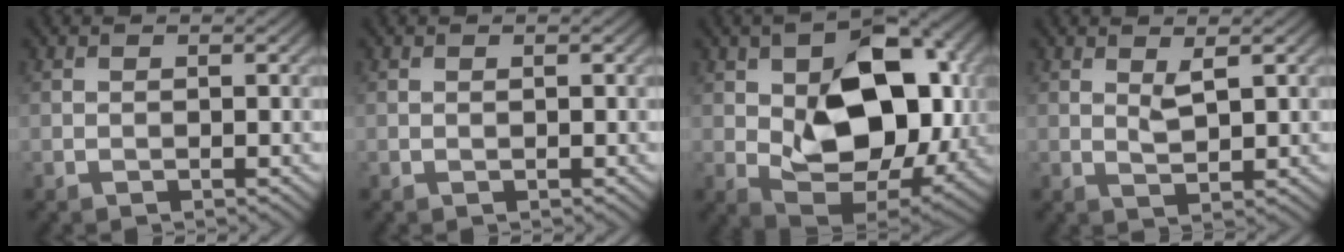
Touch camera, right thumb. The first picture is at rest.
{"total": 0.0}
{"total": 15.6, "force": [1.0, 9.7, 12.1], "torque": [-0.170, -0.004, 0.027]}
{"total": 2.2, "force": [1.1, 0.6, 1.8], "torque": [-0.040, -0.007, 0.024]}